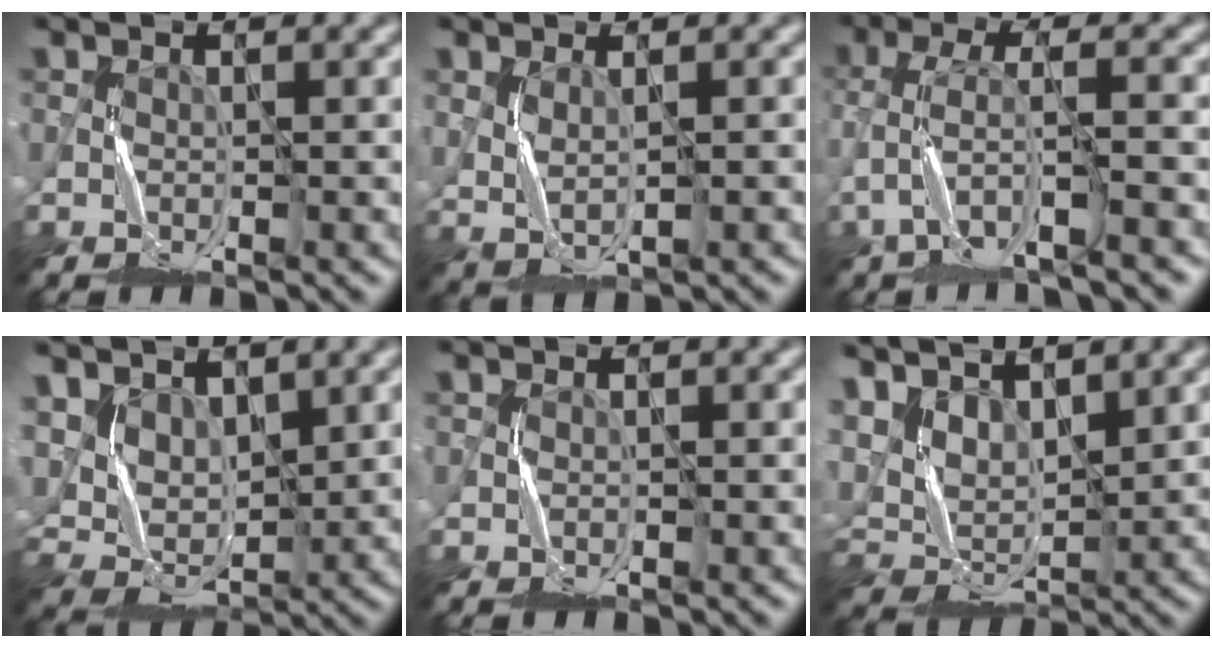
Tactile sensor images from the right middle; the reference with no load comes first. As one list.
[{"total": 1.8, "force": [0.5, 0.8, 1.5], "torque": [-0.043, -0.006, 0.018]}, {"total": 4.7, "force": [-2.6, 0.9, 3.9], "torque": [-0.090, 0.003, -0.053]}, {"total": 4.7, "force": [2.7, 2.9, 2.5], "torque": [-0.056, -0.004, 0.054]}, {"total": 0.0}, {"total": 5.4, "force": [4.3, 2.1, 2.5], "torque": [-0.070, 0.004, 0.076]}]